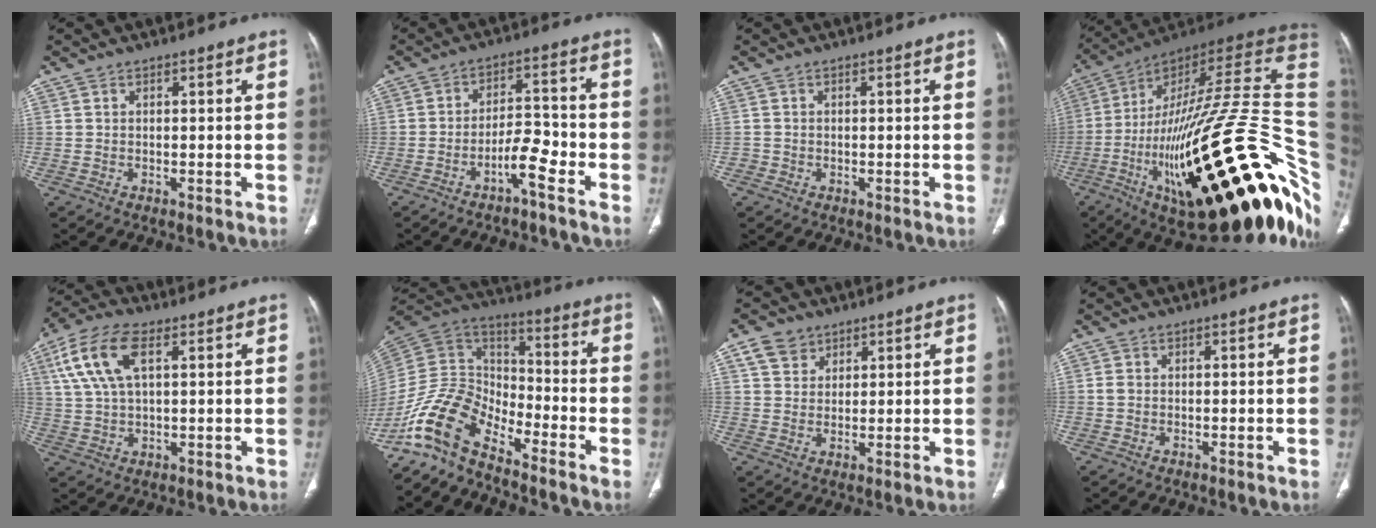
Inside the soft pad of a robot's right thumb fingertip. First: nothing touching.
{"total": 6.2, "force": [-3.9, 1.6, 4.5], "torque": [-0.077, 0.043, -0.066]}
{"total": 0.9, "force": [-0.3, 0.8, 0.0], "torque": [0.005, 0.006, -0.006]}
{"total": 48.3, "force": [-11.0, 14.7, 44.7], "torque": [-0.596, 0.067, -0.174]}
{"total": 11.4, "force": [4.1, 5.5, 9.1], "torque": [-0.201, 0.013, 0.079]}
{"total": 14.0, "force": [-10.8, 5.9, 6.7], "torque": [-0.123, 0.089, -0.221]}
{"total": 5.2, "force": [3.0, 3.9, 1.6], "torque": [-0.013, -0.010, 0.058]}
{"total": 0.9, "force": [0.1, 0.7, 0.5], "torque": [-0.012, 0.002, 0.002]}